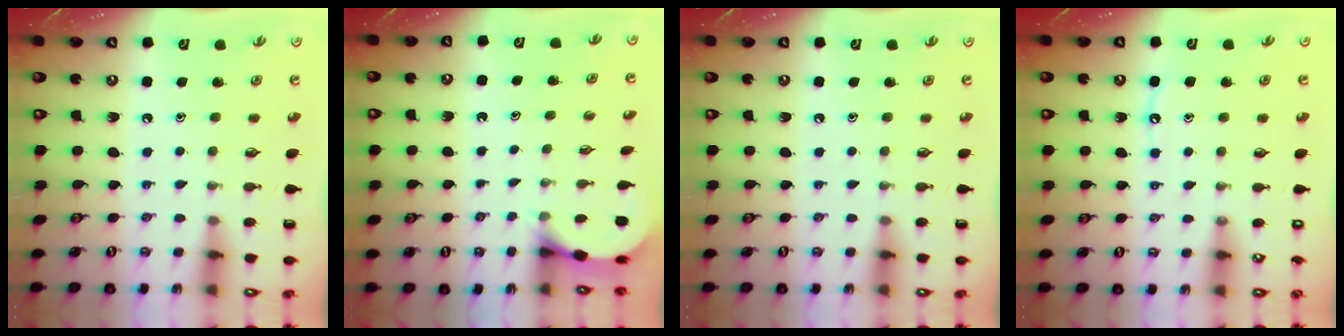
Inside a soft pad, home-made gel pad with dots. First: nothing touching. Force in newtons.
{"total": 3.0, "press": 3.0, "slide": 0.2}
{"total": 0.0}
{"total": 4.9, "press": 4.8, "slide": 0.6}